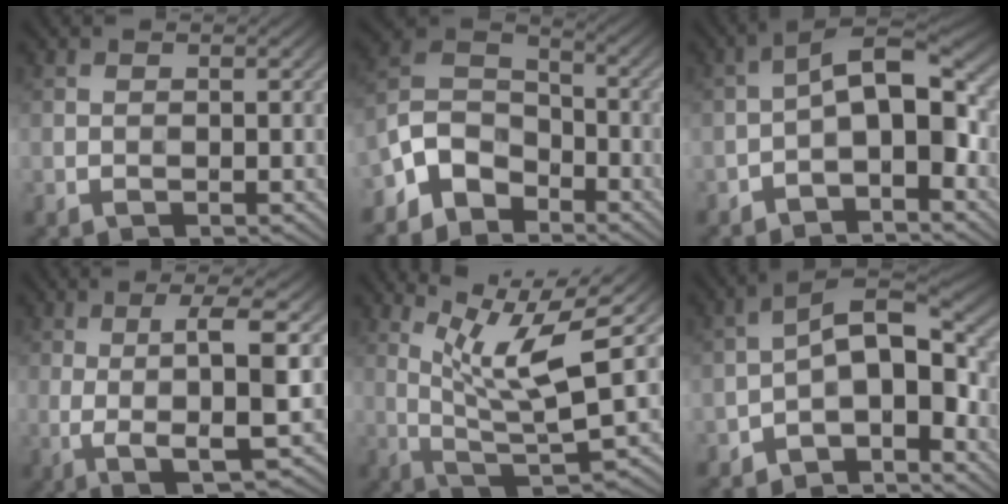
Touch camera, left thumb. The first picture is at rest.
{"total": 7.3, "force": [-5.2, 4.3, 2.7], "torque": [-0.063, -0.004, -0.120]}
{"total": 8.4, "force": [-2.7, 3.2, 7.3], "torque": [-0.107, 0.006, -0.045]}
{"total": 7.9, "force": [1.1, 1.3, 7.8], "torque": [-0.124, 0.010, 0.020]}
{"total": 10.1, "force": [5.0, 1.9, 8.5], "torque": [-0.157, 0.009, 0.098]}
{"total": 9.7, "force": [-4.2, 4.0, 7.8], "torque": [-0.113, -0.001, -0.074]}